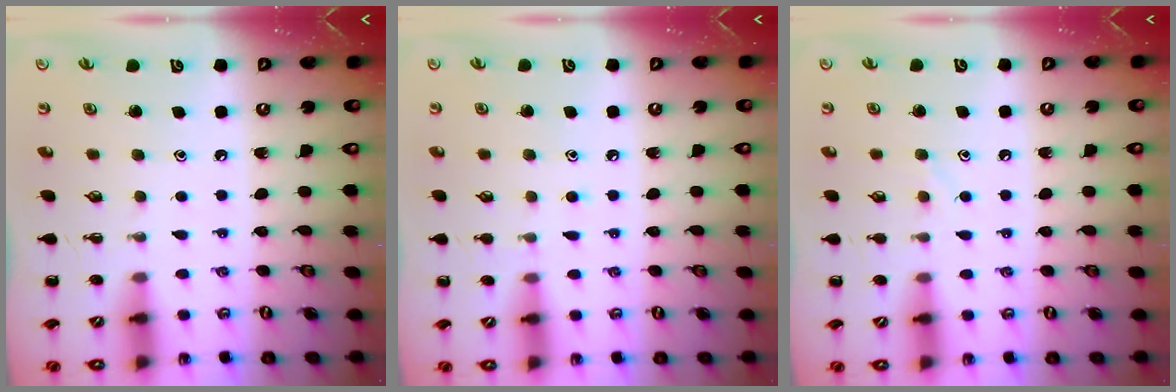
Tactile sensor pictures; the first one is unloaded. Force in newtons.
{"total": 5.9, "press": 5.6, "slide": 1.9}
{"total": 5.4, "press": 5.3, "slide": 0.9}